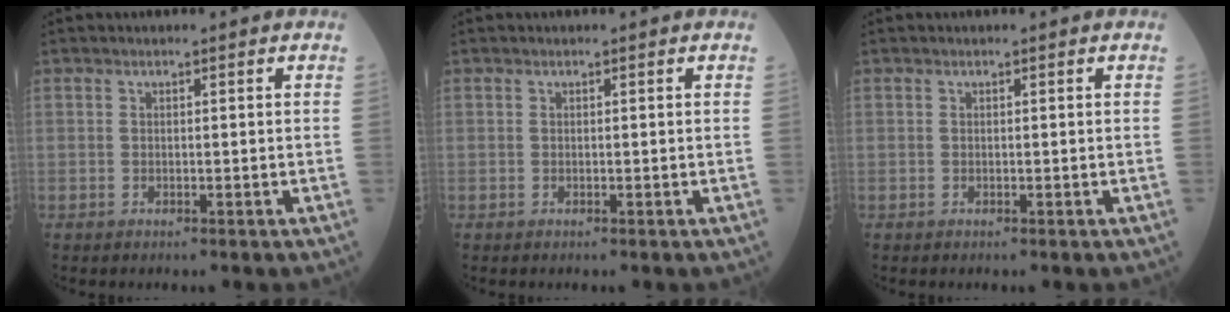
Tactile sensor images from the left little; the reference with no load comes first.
{"total": 0.0}
{"total": 0.0}